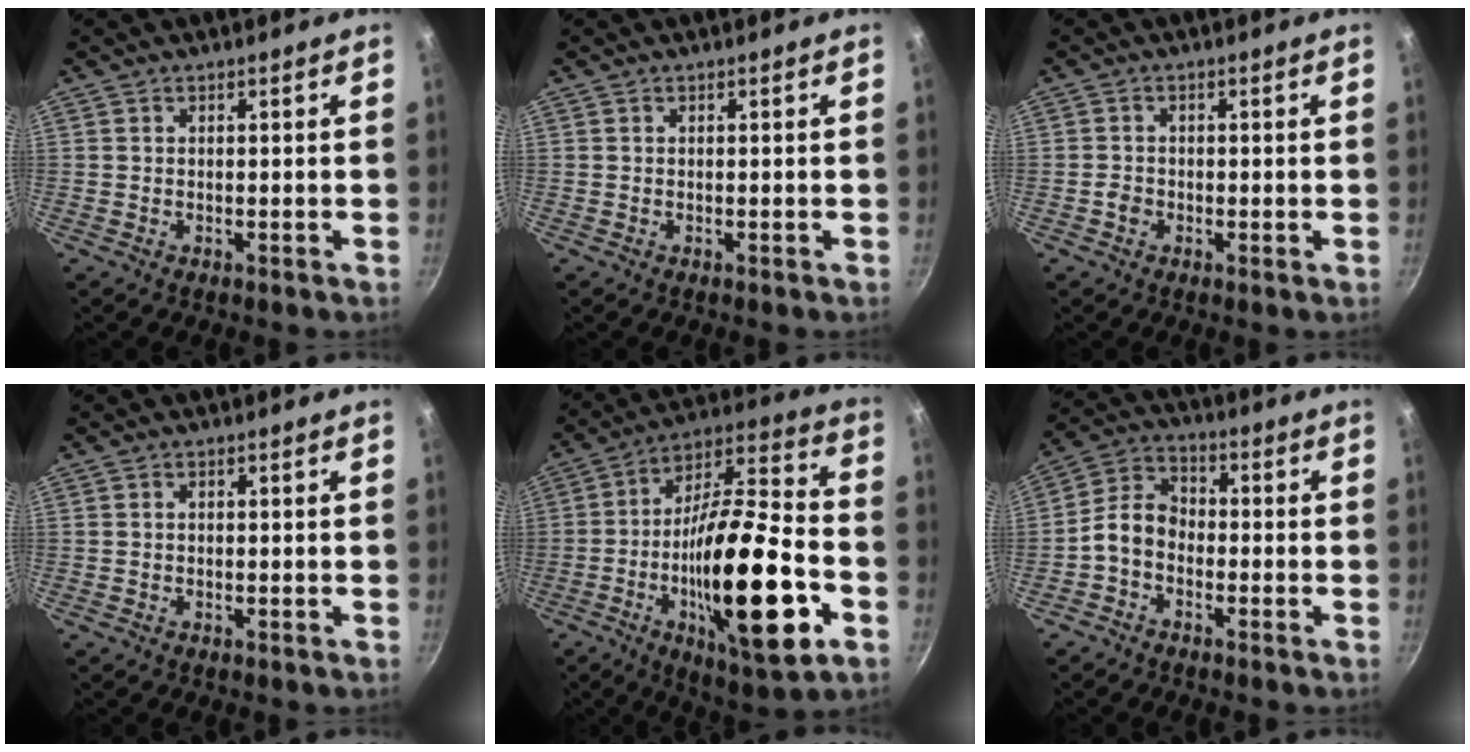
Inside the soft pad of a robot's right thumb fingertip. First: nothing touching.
{"total": 0.0}
{"total": 1.6, "force": [-0.6, 1.3, 0.8], "torque": [-0.010, 0.005, -0.014]}
{"total": 0.7, "force": [0.0, 0.5, 0.5], "torque": [-0.007, 0.003, -0.001]}
{"total": 27.9, "force": [-8.1, 8.9, 25.2], "torque": [-0.402, 0.028, -0.130]}
{"total": 6.9, "force": [-2.3, 4.9, 4.3], "torque": [-0.074, 0.038, -0.061]}